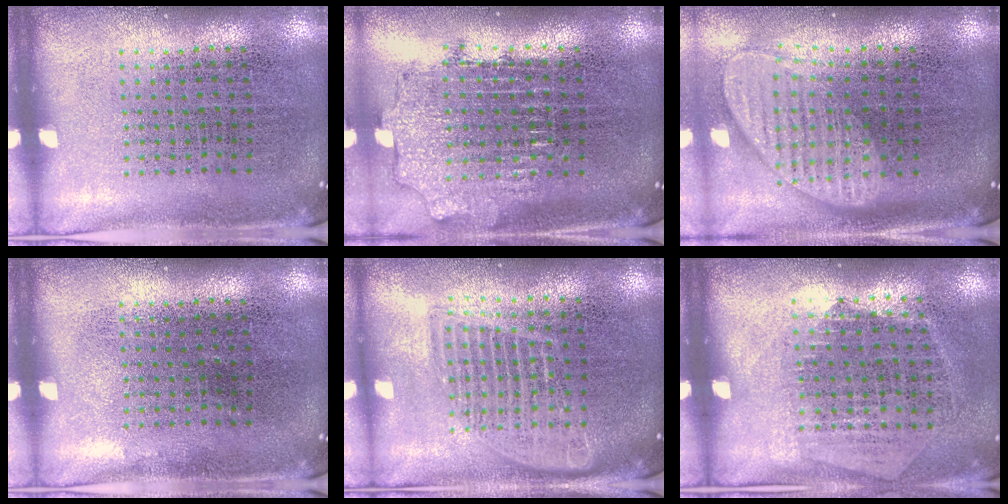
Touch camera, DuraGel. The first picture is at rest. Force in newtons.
{"total": 1.9, "press": 1.4, "slide": 1.3}
{"total": 2.0, "press": 1.6, "slide": 1.3}
{"total": 0.0}
{"total": 1.6, "press": 1.4, "slide": 0.8}
{"total": 1.4, "press": 1.2, "slide": 0.6}